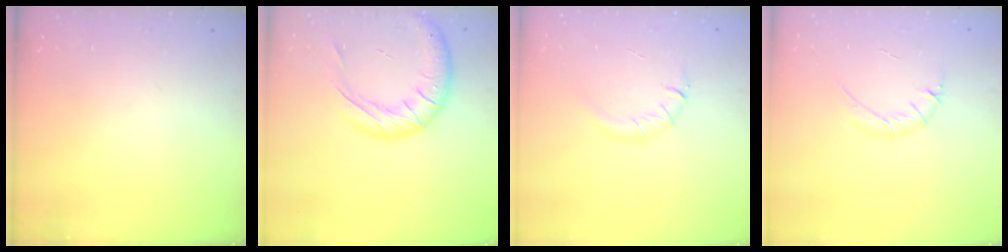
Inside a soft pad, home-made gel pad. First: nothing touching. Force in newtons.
{"total": 16.5, "press": 16.4, "slide": 2.1}
{"total": 4.6, "press": 4.4, "slide": 1.4}
{"total": 4.5, "press": 4.3, "slide": 1.5}